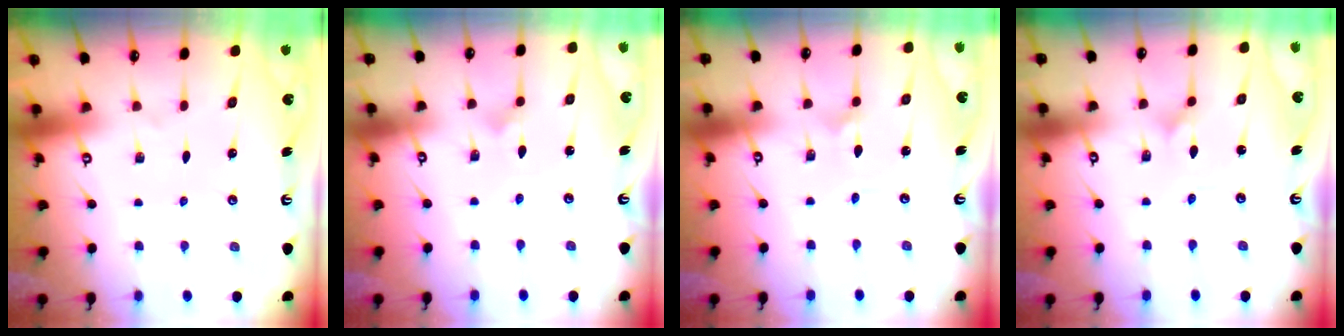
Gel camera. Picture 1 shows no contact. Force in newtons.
{"total": 2.2, "press": 2.2, "slide": 0.1}
{"total": 1.6, "press": 1.6, "slide": 0.1}
{"total": 1.5, "press": 1.5, "slide": 0.0}